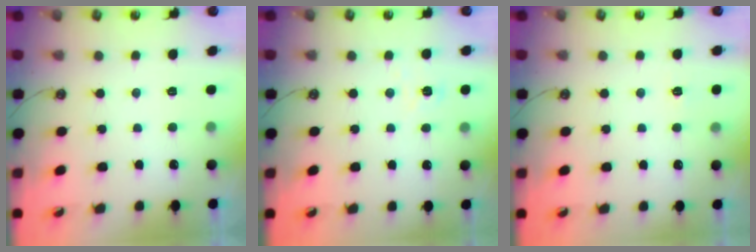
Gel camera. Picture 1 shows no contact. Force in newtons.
{"total": 5.4, "press": 5.3, "slide": 0.5}
{"total": 3.4, "press": 3.4, "slide": 0.4}